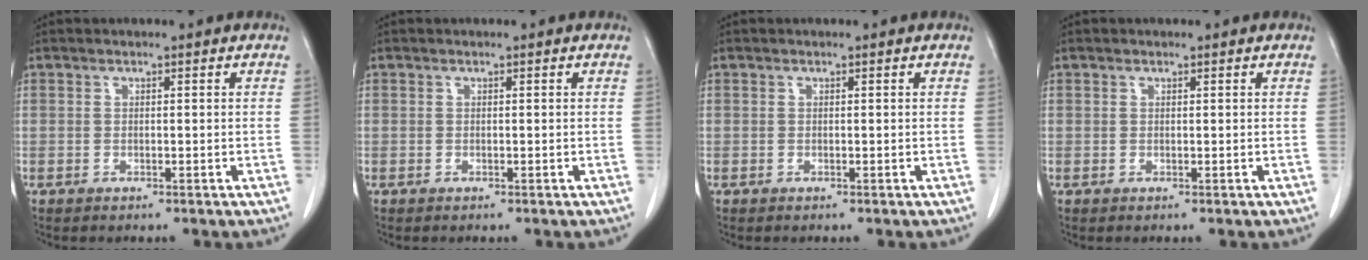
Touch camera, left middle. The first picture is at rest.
{"total": 0.0}
{"total": 0.0}
{"total": 0.0}